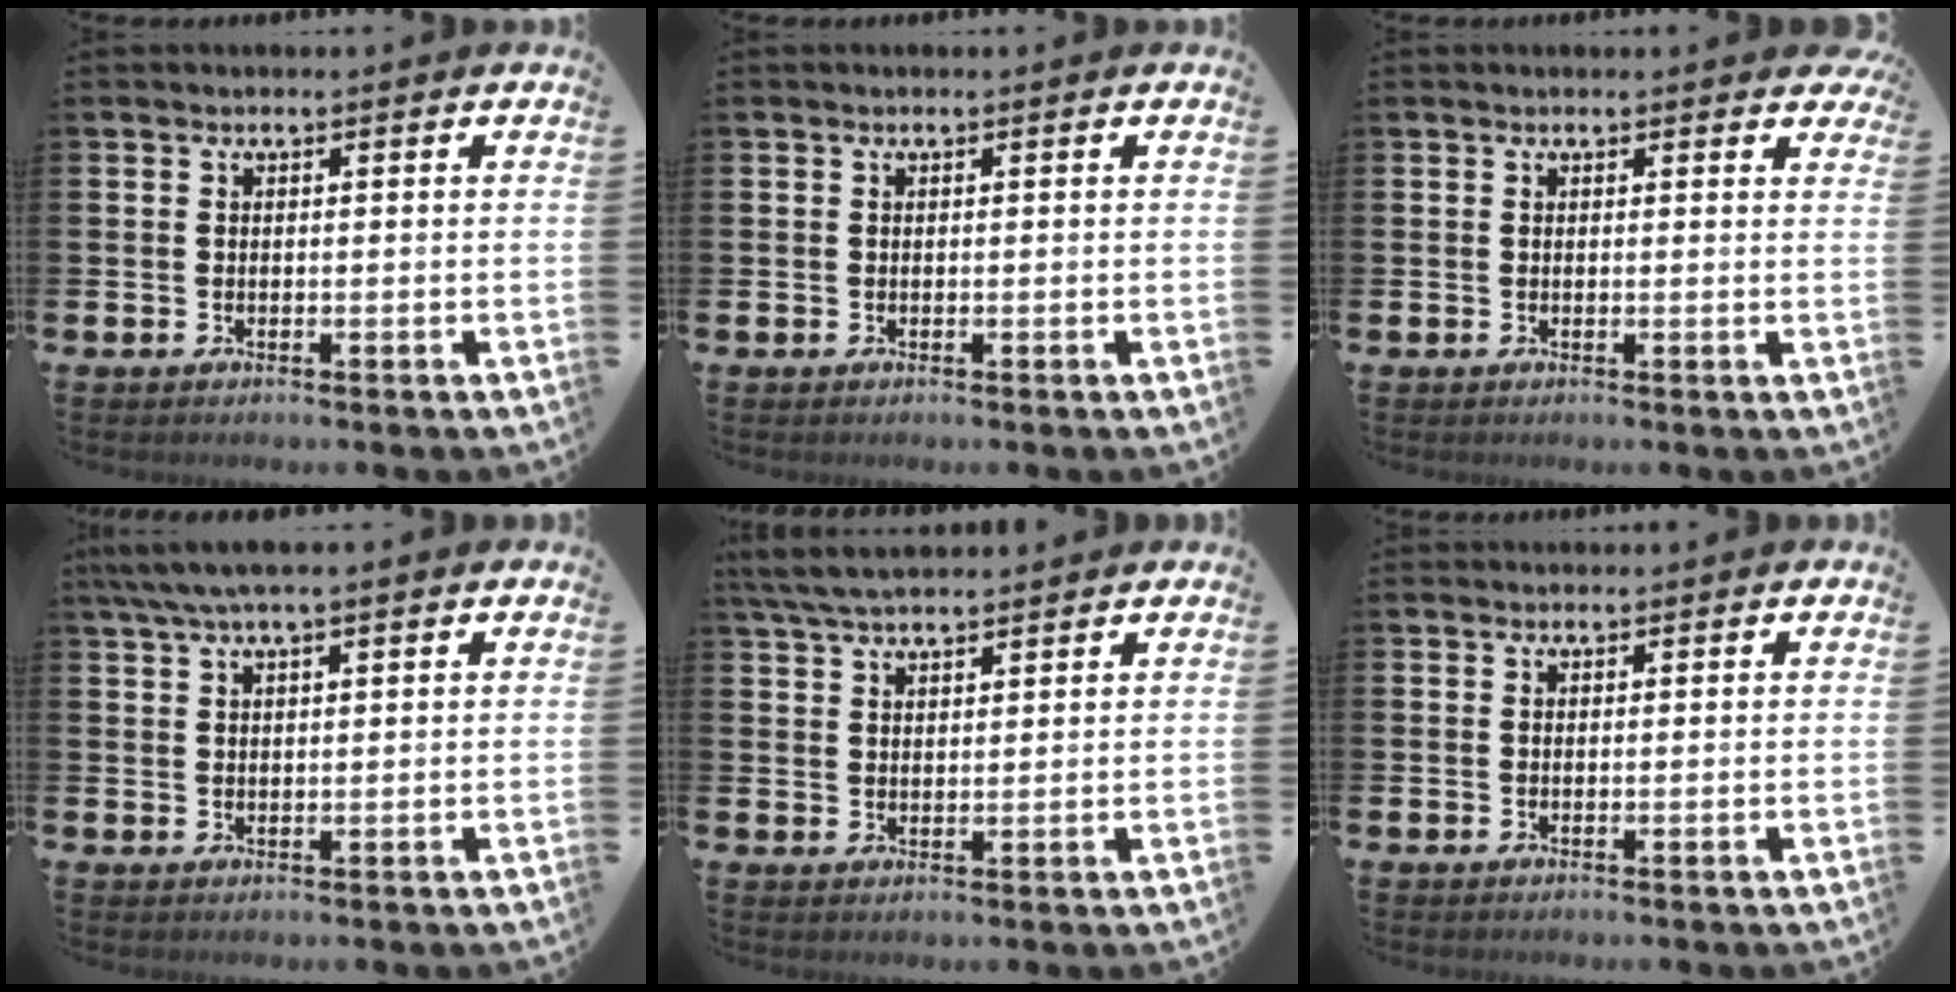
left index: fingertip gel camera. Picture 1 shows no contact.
{"total": 0.0}
{"total": 0.8, "force": [0.6, 0.4, 0.1], "torque": [0.010, 0.001, 0.009]}
{"total": 4.0, "force": [3.0, 0.7, 2.6], "torque": [-0.057, 0.000, 0.055]}
{"total": 4.9, "force": [4.5, 0.9, 1.6], "torque": [-0.045, -0.011, 0.085]}
{"total": 0.5, "force": [0.5, 0.1, -0.2], "torque": [0.016, -0.006, 0.007]}